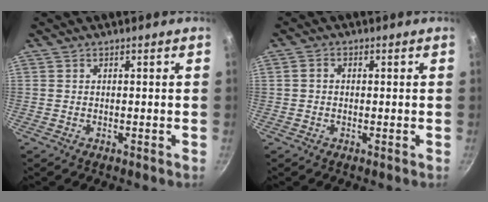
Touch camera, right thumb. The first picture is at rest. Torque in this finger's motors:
{"motor_torque": [-0.09, -0.18, -0.33, 0.21, -0.01]}